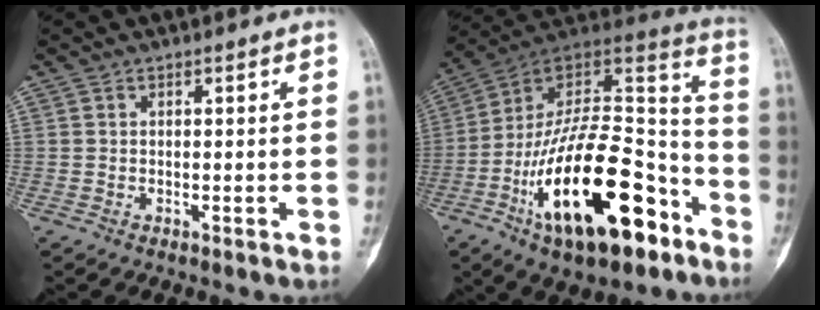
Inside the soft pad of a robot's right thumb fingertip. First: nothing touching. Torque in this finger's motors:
{"motor_torque": [1.40, 1.67, 2.29, -0.48, 0.39]}